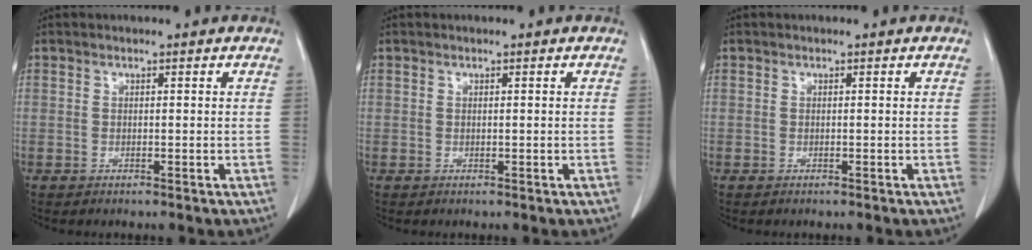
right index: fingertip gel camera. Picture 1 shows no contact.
{"total": 0.0}
{"total": 0.0}